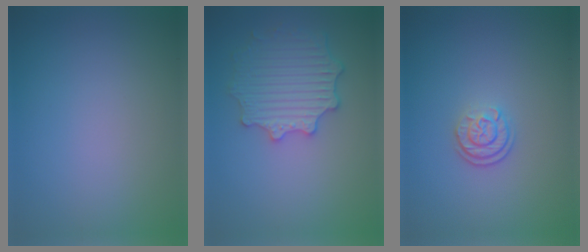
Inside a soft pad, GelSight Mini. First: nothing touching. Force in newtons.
{"total": 4.1, "press": 4.0, "slide": 1.0}
{"total": 2.2, "press": 1.8, "slide": 1.3}